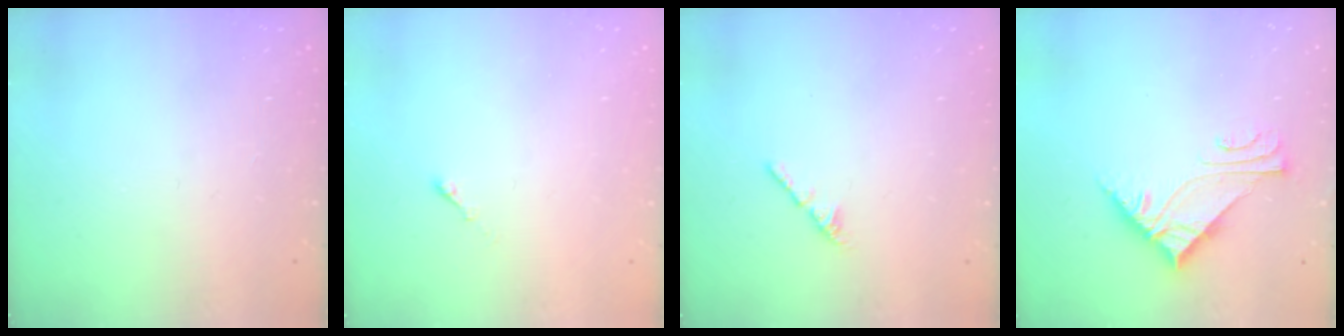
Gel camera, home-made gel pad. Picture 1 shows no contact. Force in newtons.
{"total": 0.0}
{"total": 2.4, "press": 2.3, "slide": 0.8}
{"total": 7.3, "press": 7.3, "slide": 0.5}